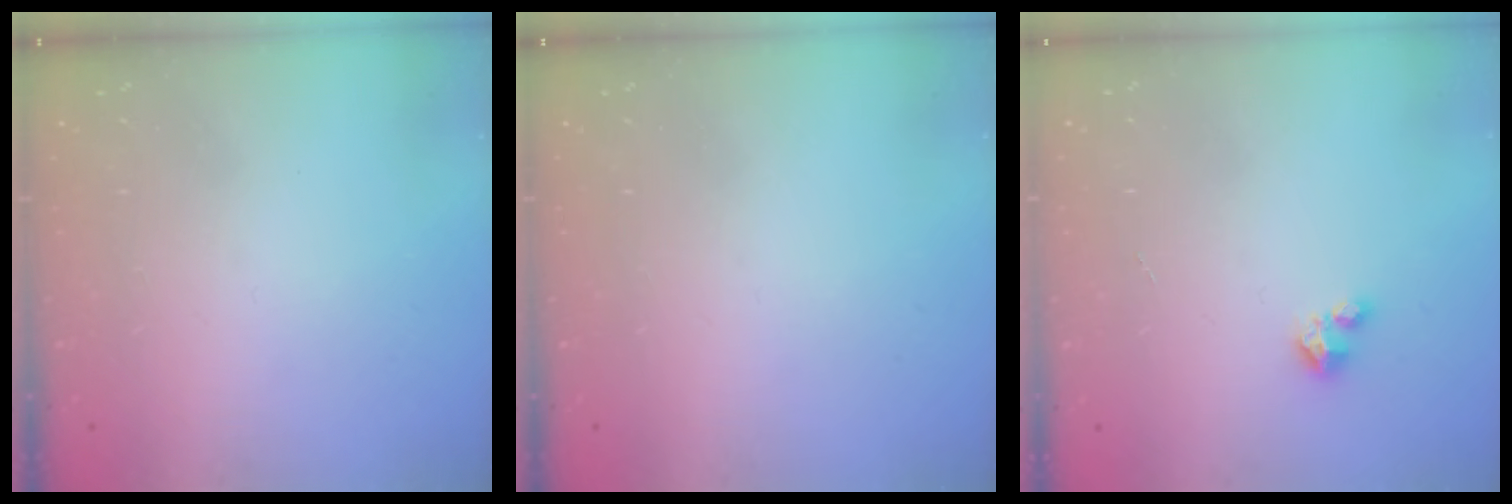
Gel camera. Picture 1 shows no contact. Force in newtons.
{"total": 0.0}
{"total": 1.5, "press": 1.5, "slide": 0.2}